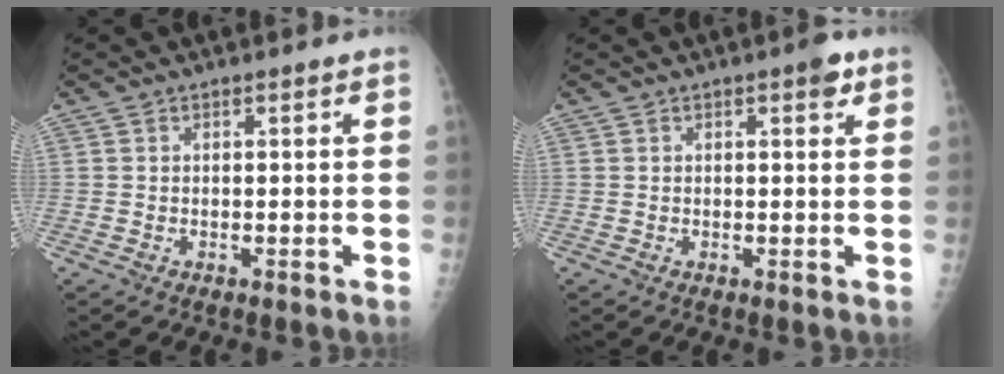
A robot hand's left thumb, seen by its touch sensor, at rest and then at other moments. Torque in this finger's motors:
{"motor_torque": [0.27, 0.21, 0.36, -0.12, 0.03]}